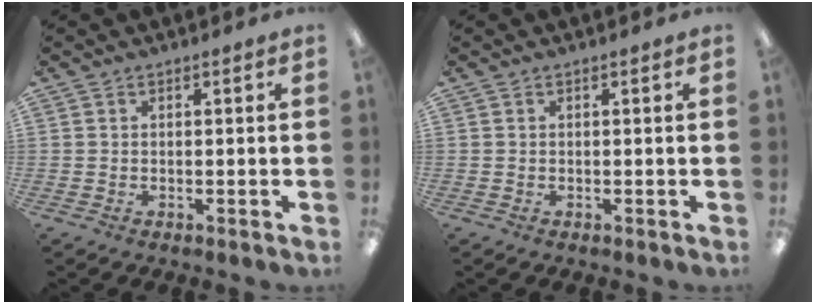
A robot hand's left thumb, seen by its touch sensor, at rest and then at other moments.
{"total": 0.0}